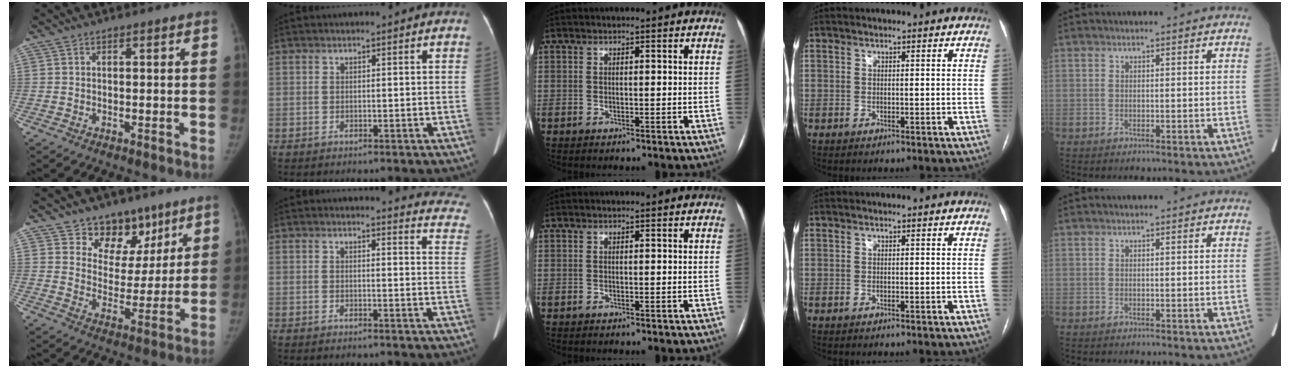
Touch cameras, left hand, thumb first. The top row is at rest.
{"thumb": {"total": 11.3, "force": [7.4, 7.8, 3.3], "torque": [0.004, -0.039, 0.122]}, "index": {"total": 10.5, "force": [10.4, 1.2, 1.0], "torque": [0.027, -0.094, 0.067]}}